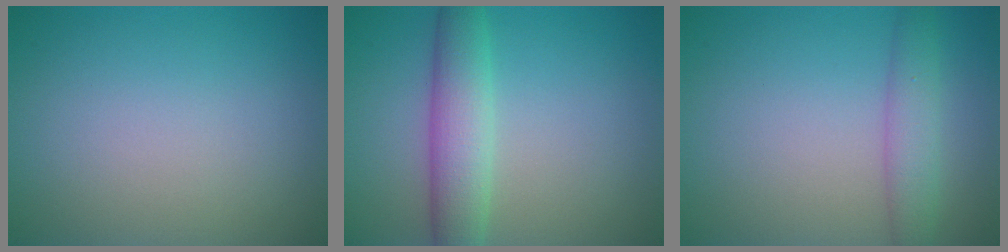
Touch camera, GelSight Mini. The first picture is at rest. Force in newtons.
{"total": 4.4, "press": 4.4, "slide": 0.3}
{"total": 2.8, "press": 2.8, "slide": 0.1}